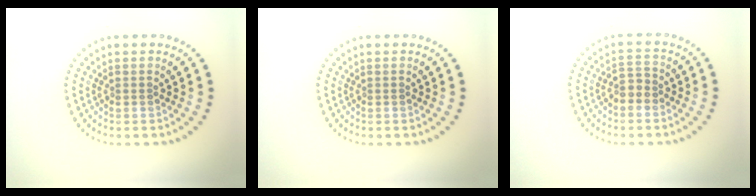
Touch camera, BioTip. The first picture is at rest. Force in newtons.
{"total": 0.0}
{"total": 1.6, "press": 1.4, "slide": 0.7}